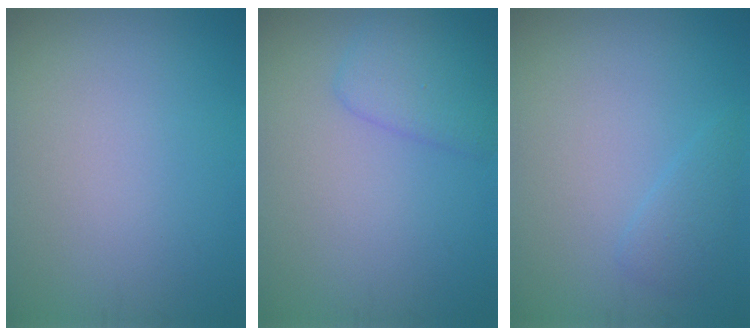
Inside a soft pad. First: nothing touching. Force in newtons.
{"total": 2.9, "press": 2.9, "slide": 0.1}
{"total": 1.4, "press": 1.4, "slide": 0.1}